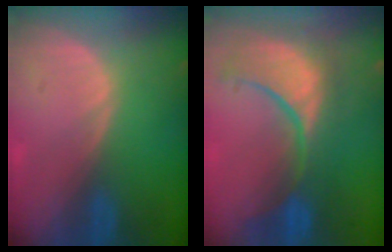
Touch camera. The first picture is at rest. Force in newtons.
{"total": 11.9, "press": 10.8, "slide": 4.8}